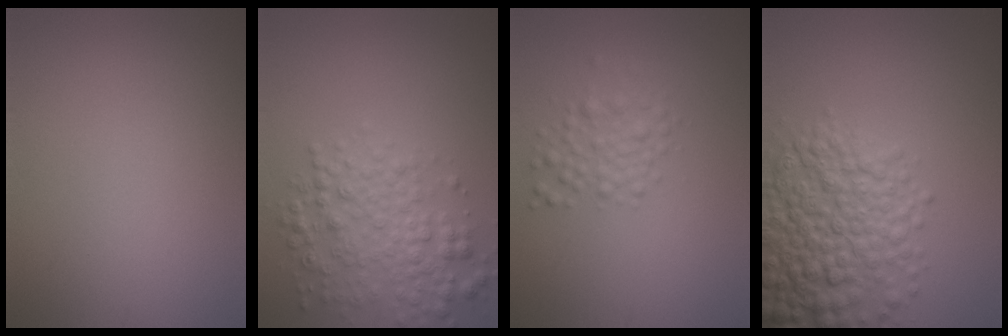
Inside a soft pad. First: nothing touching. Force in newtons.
{"total": 4.4, "press": 4.4, "slide": 0.1}
{"total": 2.3, "press": 2.3, "slide": 0.0}
{"total": 7.7, "press": 7.7, "slide": 0.2}